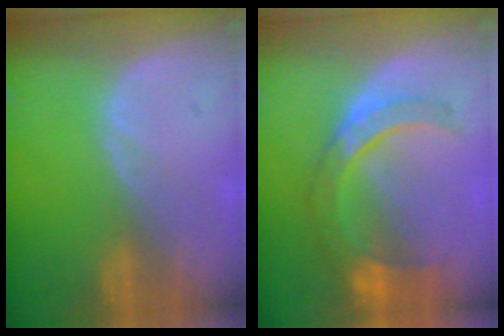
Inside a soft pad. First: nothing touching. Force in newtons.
{"total": 8.9, "press": 7.8, "slide": 4.2}